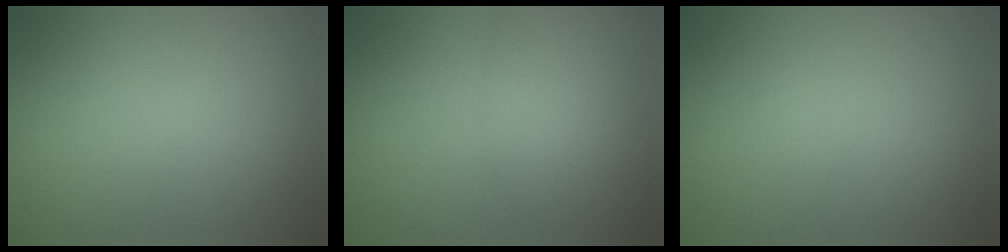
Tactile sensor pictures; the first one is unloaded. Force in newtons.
{"total": 2.6, "press": 2.6, "slide": 0.2}
{"total": 0.0}